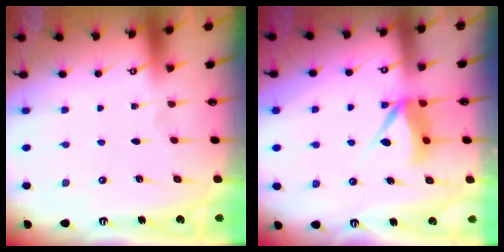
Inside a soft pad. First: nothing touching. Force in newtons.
{"total": 7.6, "press": 7.6, "slide": 0.5}